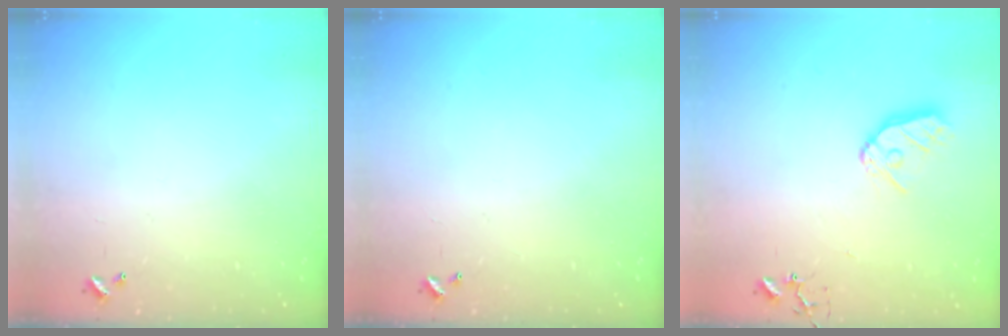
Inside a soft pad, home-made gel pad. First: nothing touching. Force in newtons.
{"total": 0.0}
{"total": 10.7, "press": 10.6, "slide": 1.2}